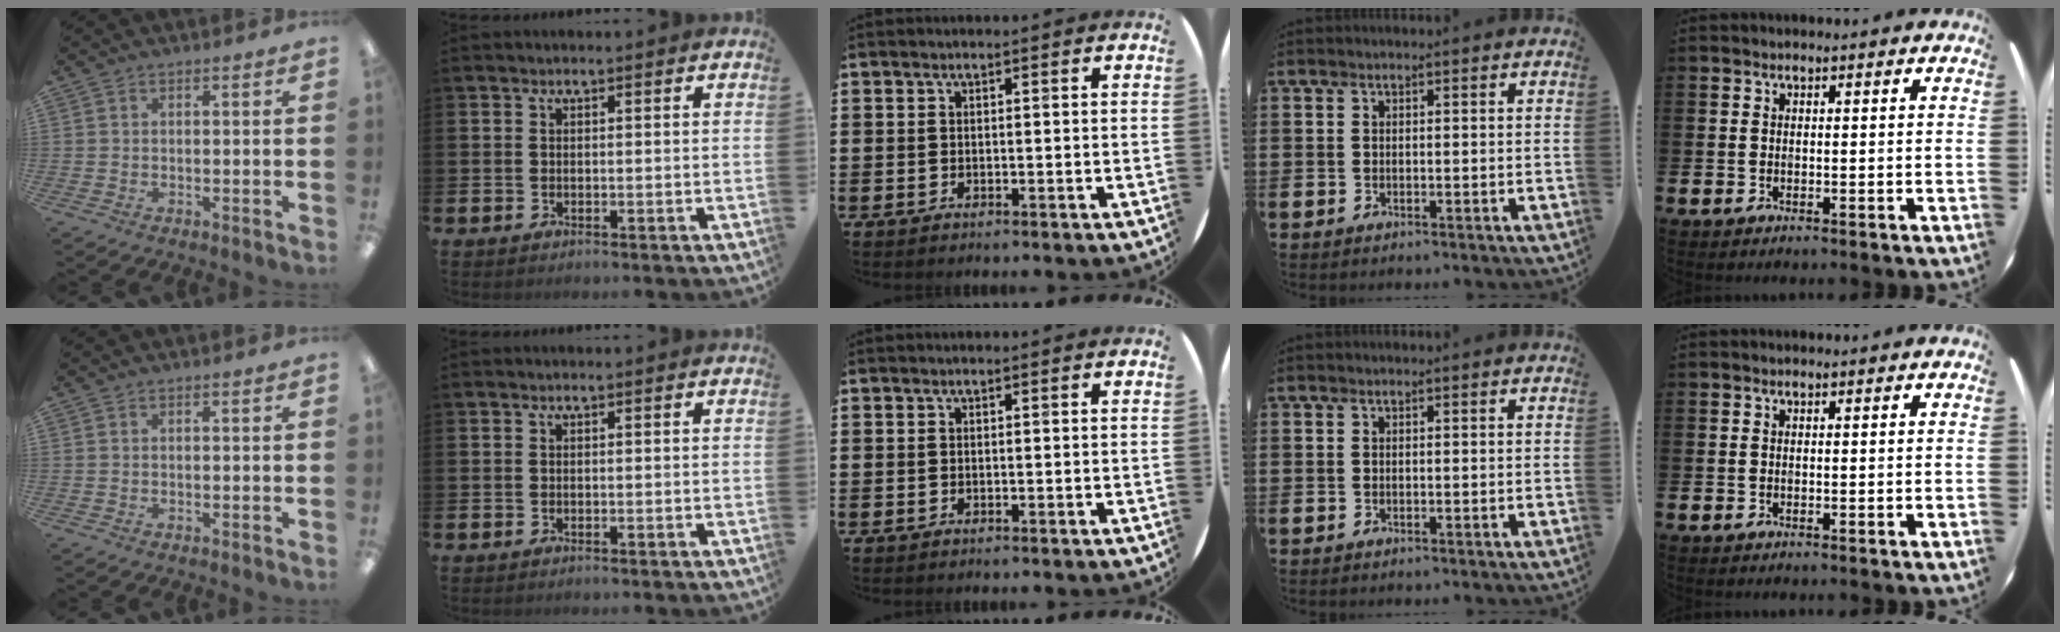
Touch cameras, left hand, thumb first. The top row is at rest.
{}